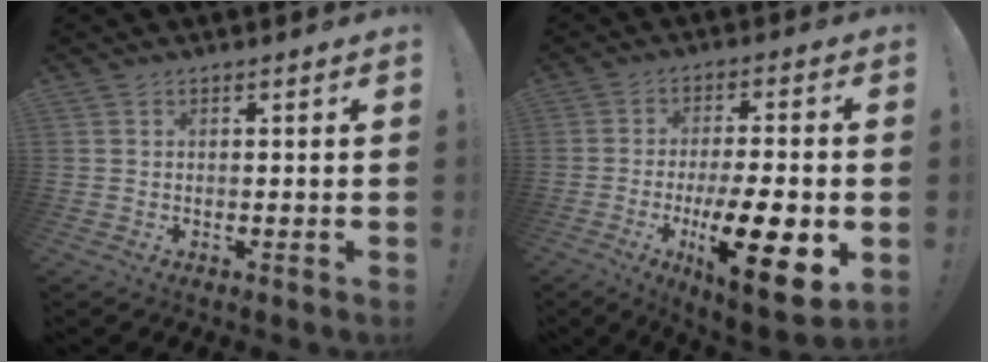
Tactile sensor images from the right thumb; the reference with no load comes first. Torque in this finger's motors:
{"motor_torque": [2.69, 2.35, 2.19, -0.58, 0.68]}